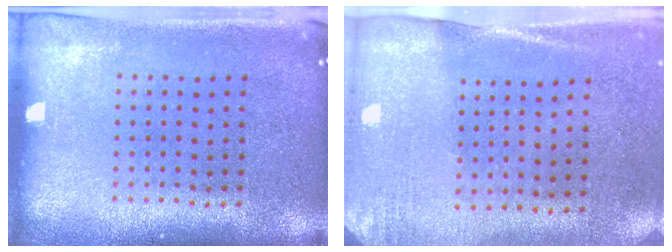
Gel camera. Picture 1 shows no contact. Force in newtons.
{"total": 2.6, "press": 2.3, "slide": 1.3}